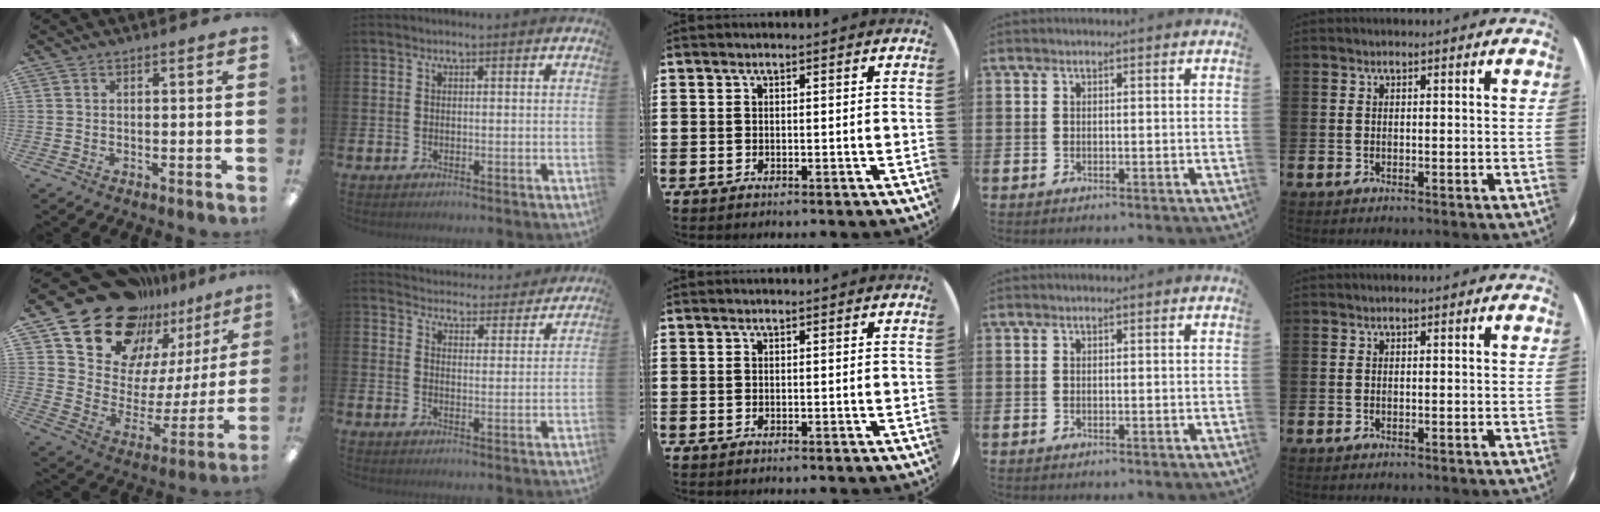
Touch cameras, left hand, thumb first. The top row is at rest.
{"thumb": {"total": 20.2, "force": [17.1, 9.7, 4.7], "torque": [-0.107, -0.139, 0.311]}, "index": {"total": 4.4, "force": [4.4, 0.8, -0.2], "torque": [-0.004, -0.042, 0.071]}}